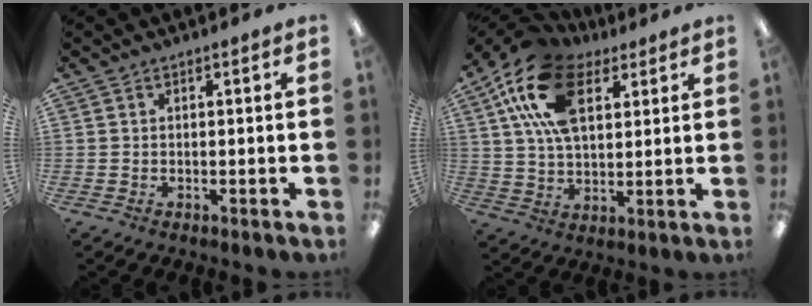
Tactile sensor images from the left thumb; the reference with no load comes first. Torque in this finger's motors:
{"motor_torque": [-0.06, 0.36, 1.40, -1.36, 0.68]}